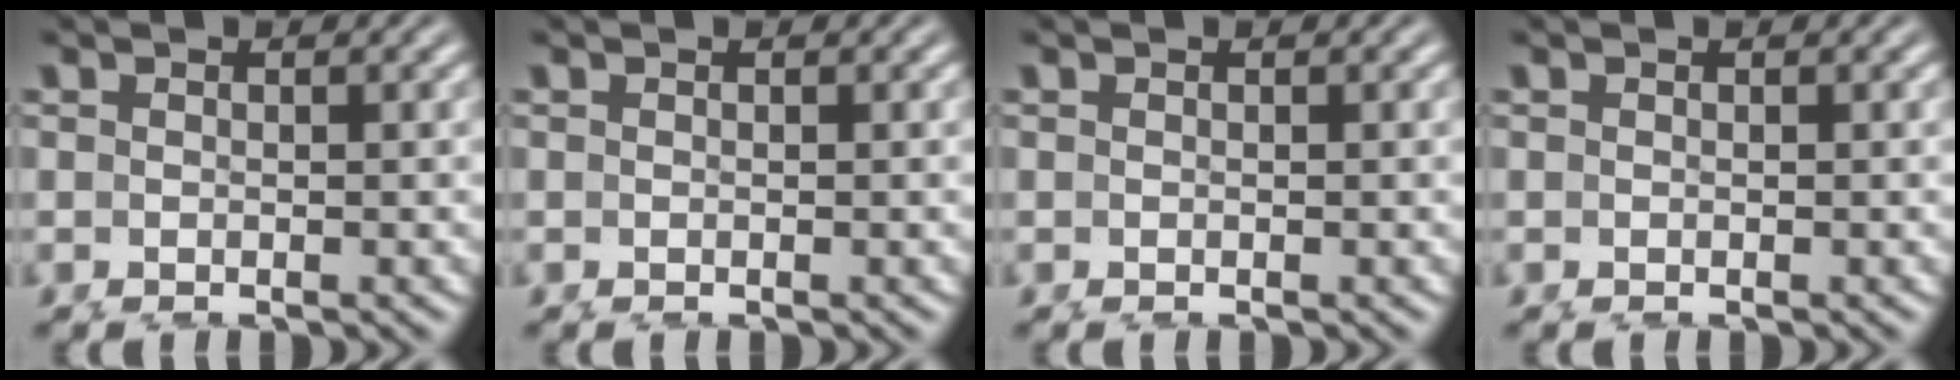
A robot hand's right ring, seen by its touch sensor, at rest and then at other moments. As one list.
[{"total": 0.0}, {"total": 0.0}, {"total": 0.0}]